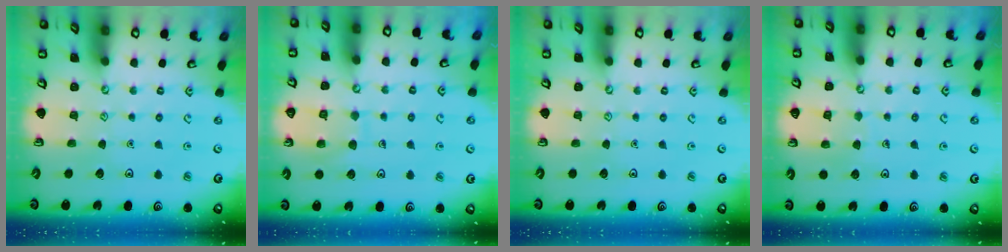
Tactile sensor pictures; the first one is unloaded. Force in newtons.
{"total": 8.4, "press": 8.3, "slide": 0.6}
{"total": 0.0}
{"total": 6.4, "press": 6.3, "slide": 0.6}